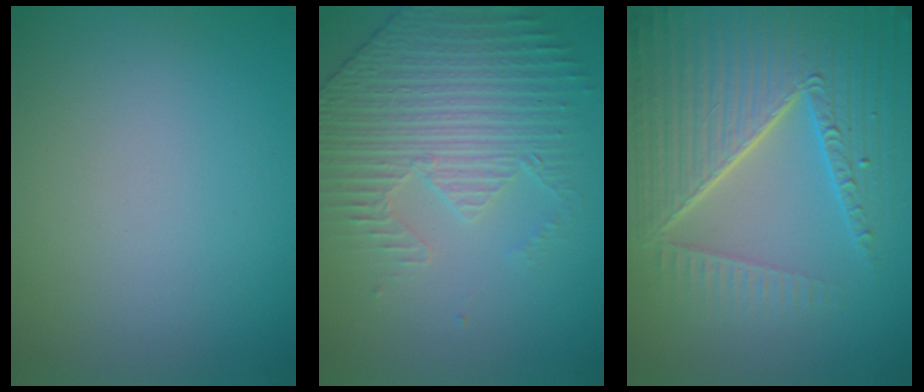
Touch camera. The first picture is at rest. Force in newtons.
{"total": 4.4, "press": 3.8, "slide": 2.3}
{"total": 8.9, "press": 6.1, "slide": 6.5}